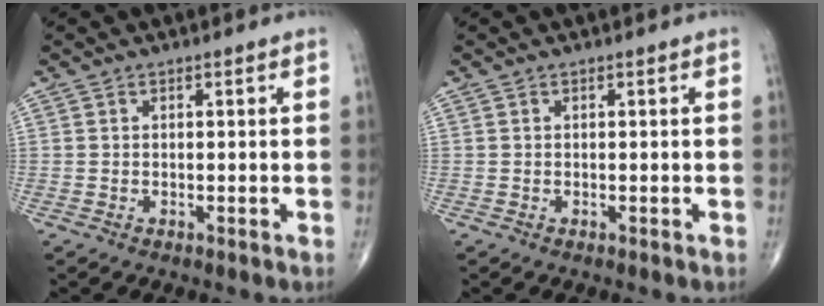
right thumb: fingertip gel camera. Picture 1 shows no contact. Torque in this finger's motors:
{"motor_torque": [-0.26, 0.26, -0.12, -0.12, 0.00]}